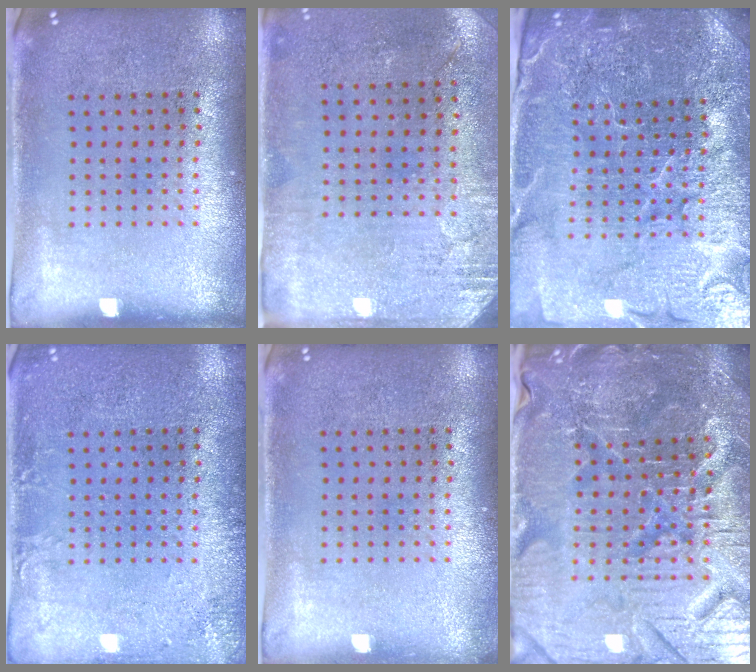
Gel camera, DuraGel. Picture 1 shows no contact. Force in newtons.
{"total": 2.7, "press": 2.3, "slide": 1.5}
{"total": 5.2, "press": 4.9, "slide": 1.9}
{"total": 1.9, "press": 1.9, "slide": 0.2}
{"total": 0.6, "press": 0.6, "slide": 0.1}
{"total": 5.6, "press": 5.3, "slide": 1.7}